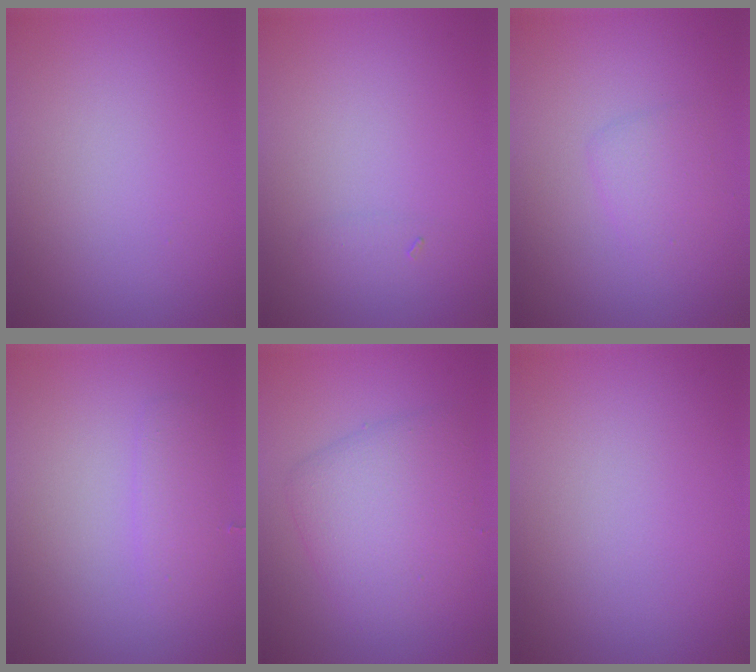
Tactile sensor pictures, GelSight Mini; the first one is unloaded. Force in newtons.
{"total": 0.6, "press": 0.6, "slide": 0.0}
{"total": 1.6, "press": 1.6, "slide": 0.0}
{"total": 1.7, "press": 1.7, "slide": 0.2}
{"total": 4.8, "press": 4.8, "slide": 0.3}
{"total": 0.0}